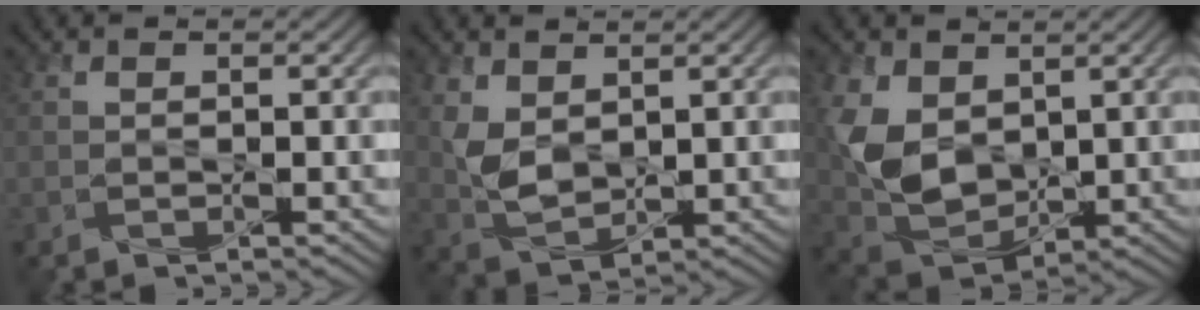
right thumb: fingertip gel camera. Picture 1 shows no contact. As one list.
[{"total": 4.7, "force": [1.7, 2.9, 3.2], "torque": [-0.083, -0.007, 0.038]}, {"total": 8.3, "force": [2.0, 5.8, 5.6], "torque": [-0.146, -0.008, 0.042]}]